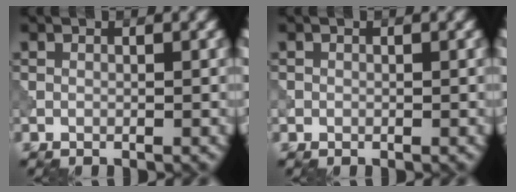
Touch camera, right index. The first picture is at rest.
{"total": 0.5, "force": [-0.1, 0.5, -0.1], "torque": [0.005, -0.003, -0.005]}